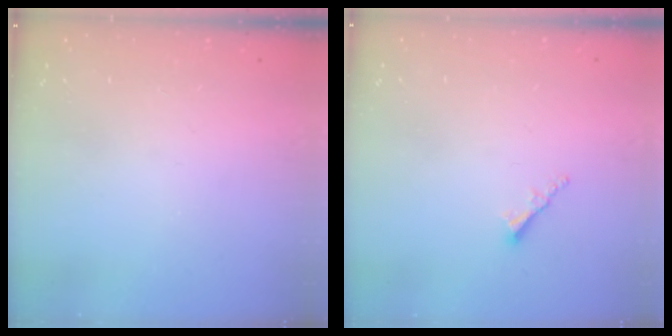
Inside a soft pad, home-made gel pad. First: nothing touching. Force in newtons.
{"total": 1.7, "press": 1.7, "slide": 0.3}